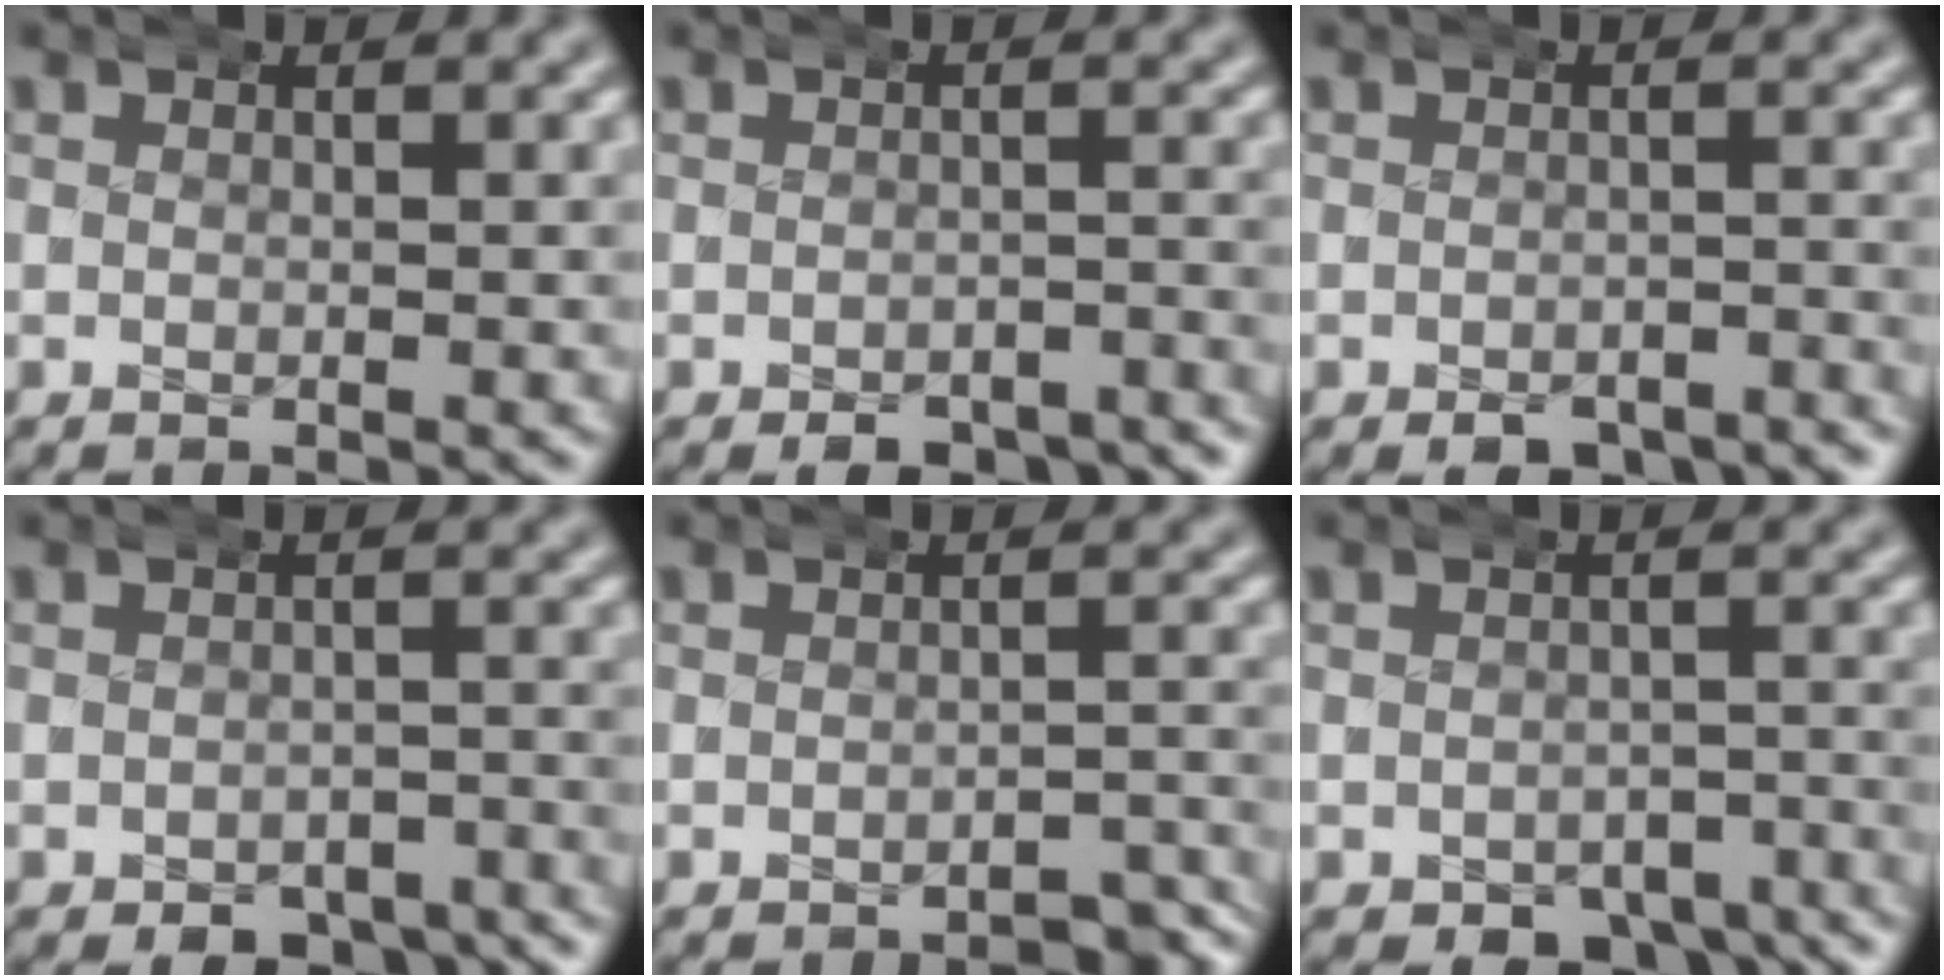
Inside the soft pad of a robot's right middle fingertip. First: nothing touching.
{"total": 5.5, "force": [-4.6, 2.1, 2.3], "torque": [-0.032, -0.011, -0.068]}
{"total": 4.5, "force": [-3.6, 1.7, 1.9], "torque": [-0.029, -0.011, -0.053]}
{"total": 5.9, "force": [-4.7, 2.6, 2.5], "torque": [-0.026, -0.013, -0.069]}
{"total": 3.2, "force": [-2.9, 1.0, 1.1], "torque": [-0.014, 0.002, -0.049]}
{"total": 7.0, "force": [-5.3, 3.4, 2.9], "torque": [-0.025, -0.016, -0.077]}